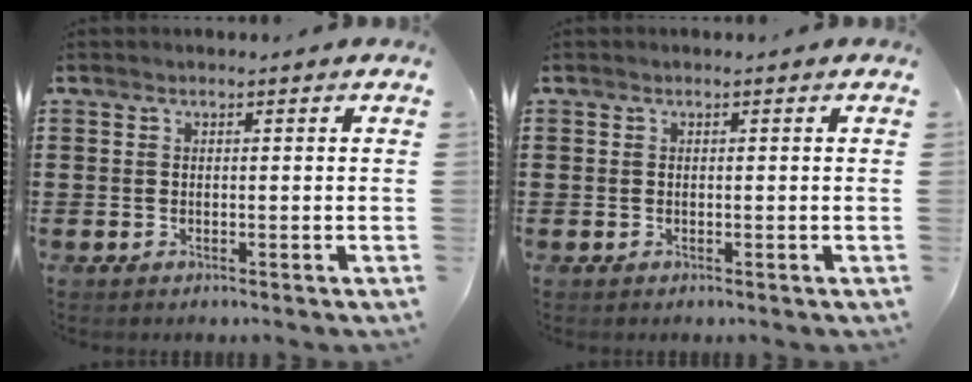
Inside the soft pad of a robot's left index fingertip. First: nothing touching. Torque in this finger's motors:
{"motor_torque": [0.10, -0.03, 0.00, 0.01]}